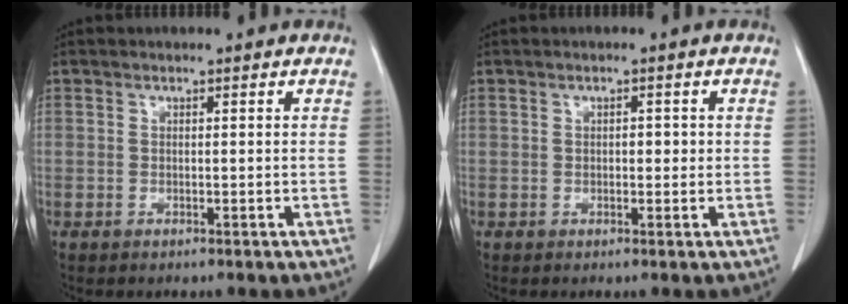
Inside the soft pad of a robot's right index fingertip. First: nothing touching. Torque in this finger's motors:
{"motor_torque": [0.27, -0.20, 0.07, 0.03]}